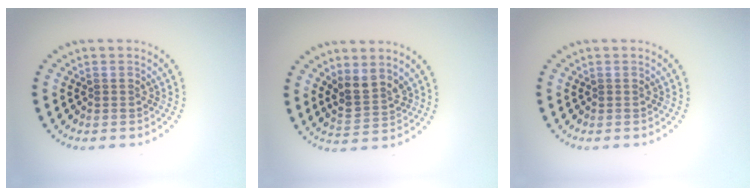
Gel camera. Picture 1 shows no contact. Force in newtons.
{"total": 2.7, "press": 2.3, "slide": 1.3}
{"total": 0.0}